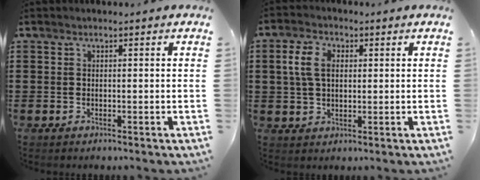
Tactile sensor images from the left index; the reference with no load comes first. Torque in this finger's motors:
{"motor_torque": [1.26, -0.17, 0.68, 0.15]}